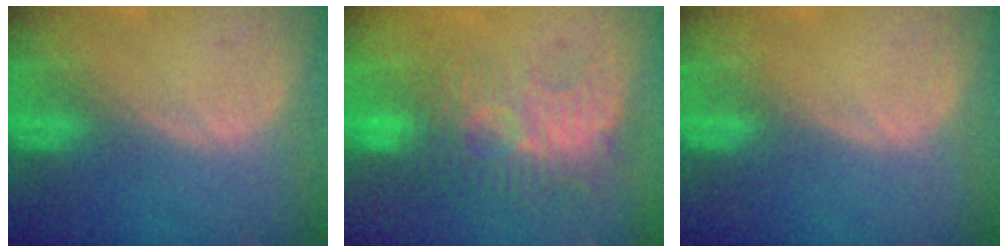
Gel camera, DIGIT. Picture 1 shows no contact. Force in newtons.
{"total": 9.3, "press": 8.5, "slide": 3.8}
{"total": 0.0}